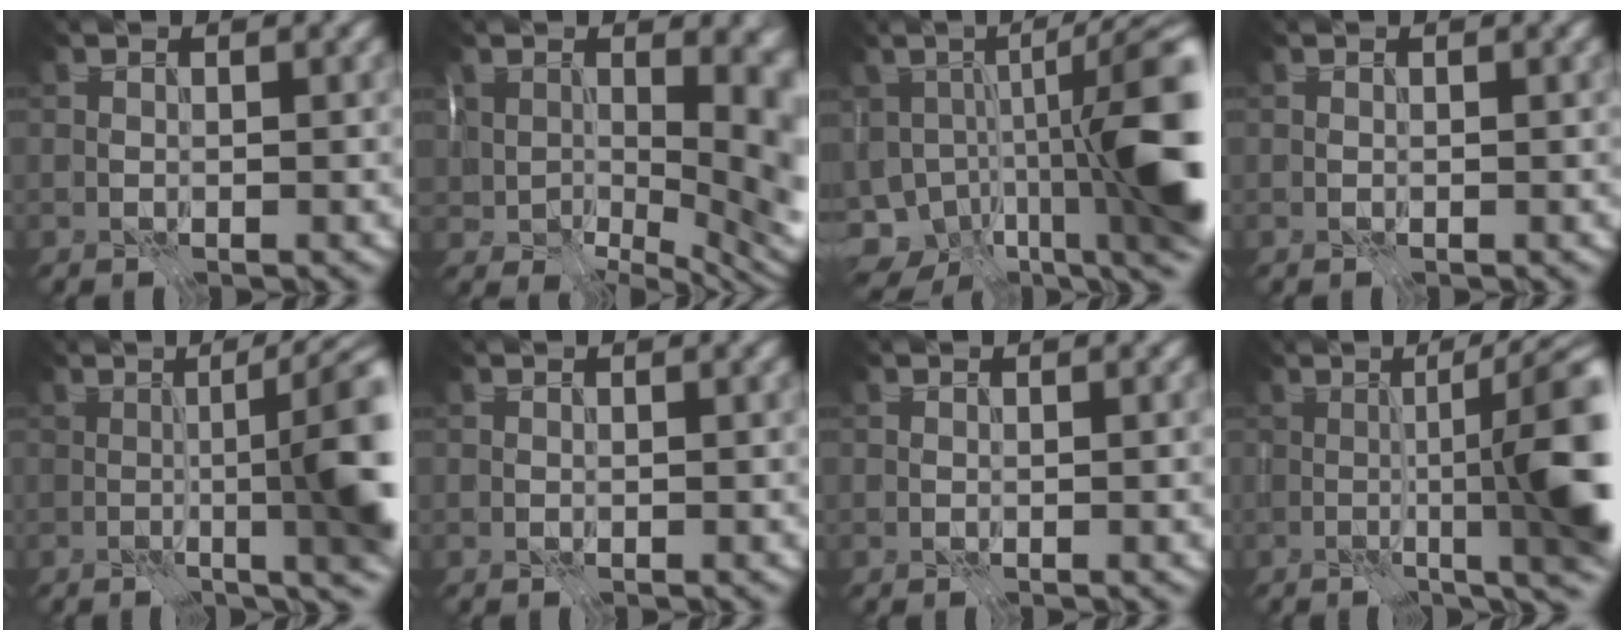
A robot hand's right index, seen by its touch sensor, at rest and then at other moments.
{"total": 15.0, "force": [2.6, 8.7, 12.0], "torque": [-0.162, -0.023, 0.069]}
{"total": 16.0, "force": [-4.3, 5.7, 14.3], "torque": [-0.220, -0.020, -0.064]}
{"total": 0.0}
{"total": 11.9, "force": [0.0, 3.0, 11.5], "torque": [-0.109, 0.017, -0.014]}
{"total": 0.0}
{"total": 0.8, "force": [0.0, 0.1, 0.7], "torque": [-0.011, 0.002, 0.000]}
{"total": 12.9, "force": [-0.5, 2.9, 12.6], "torque": [-0.133, 0.014, -0.015]}